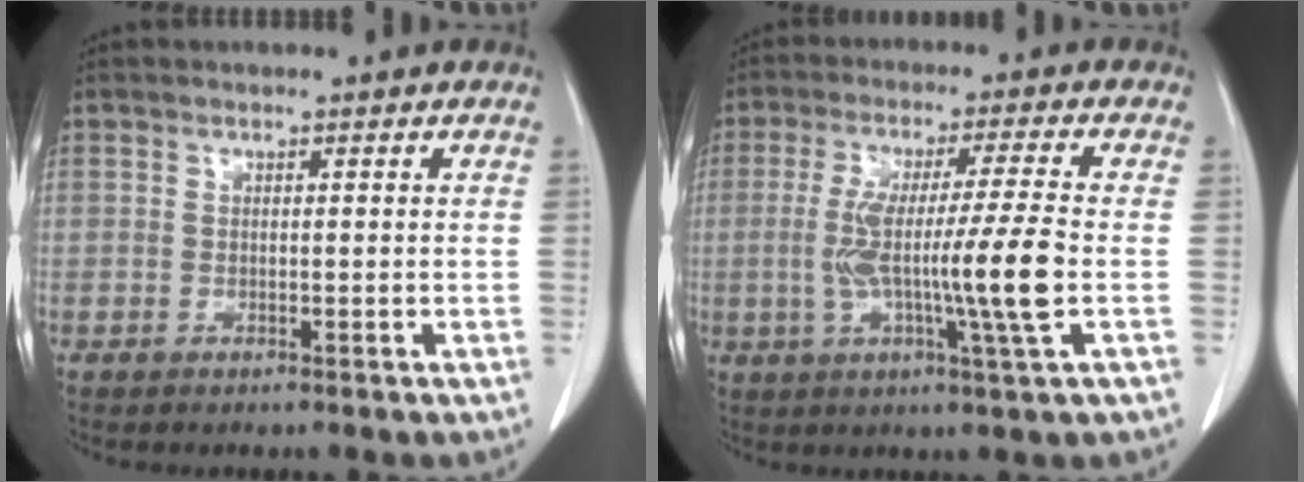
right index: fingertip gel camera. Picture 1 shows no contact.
{"total": 12.3, "force": [-1.7, -1.2, 12.1], "torque": [-0.226, -0.011, -0.031]}